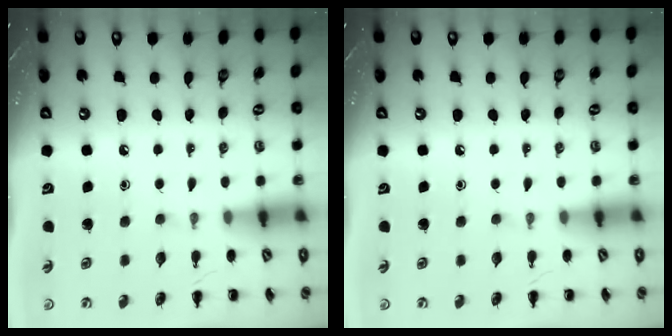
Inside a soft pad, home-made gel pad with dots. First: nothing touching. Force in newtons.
{"total": 0.0}